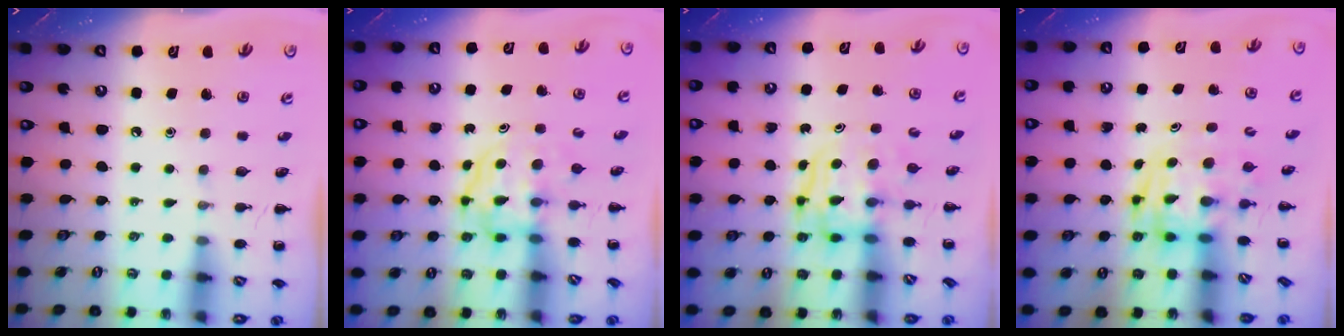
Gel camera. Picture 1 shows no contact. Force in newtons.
{"total": 3.8, "press": 3.8, "slide": 0.2}
{"total": 3.7, "press": 3.6, "slide": 0.4}
{"total": 2.8, "press": 2.7, "slide": 0.5}